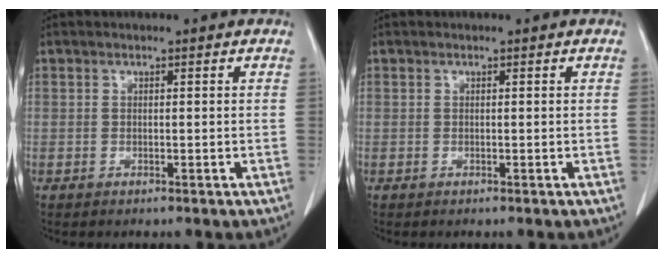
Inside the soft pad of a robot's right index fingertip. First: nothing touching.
{"total": 0.0}